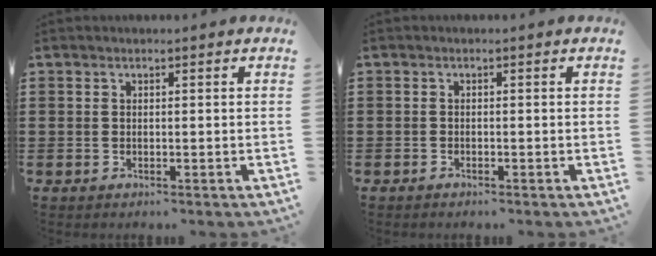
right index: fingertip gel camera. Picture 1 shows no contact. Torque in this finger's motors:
{"motor_torque": [0.44, 0.54, -0.01, -0.02]}